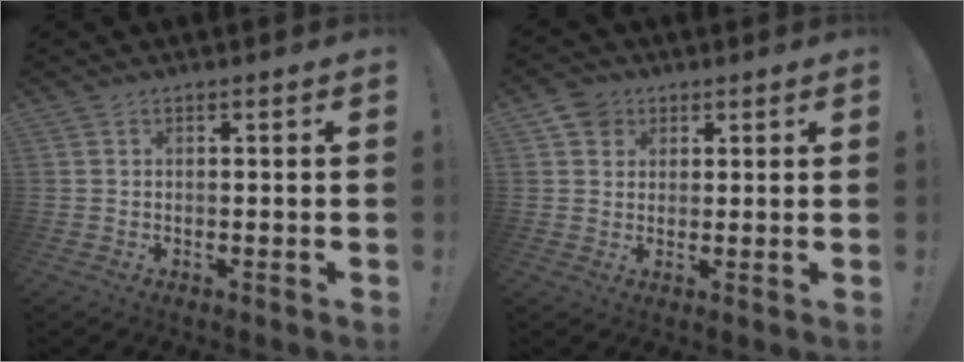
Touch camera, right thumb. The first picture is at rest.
{"total": 5.3, "force": [2.6, 4.4, 1.2], "torque": [-0.018, -0.005, 0.051]}